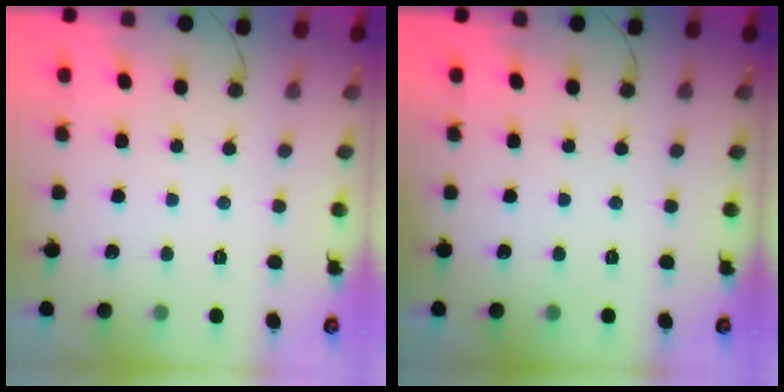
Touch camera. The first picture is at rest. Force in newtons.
{"total": 0.0}